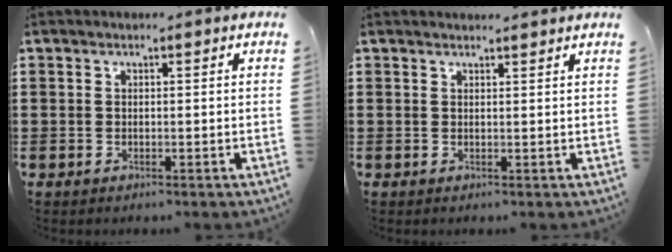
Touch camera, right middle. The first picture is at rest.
{"total": 1.2, "force": [1.2, -0.1, 0.2], "torque": [0.002, -0.004, 0.020]}